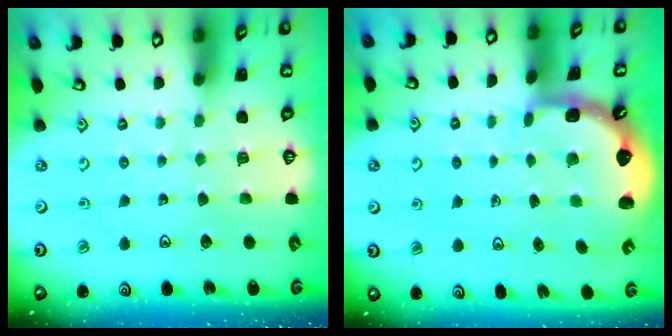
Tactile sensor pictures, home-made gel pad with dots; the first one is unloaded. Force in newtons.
{"total": 2.4, "press": 1.7, "slide": 1.6}